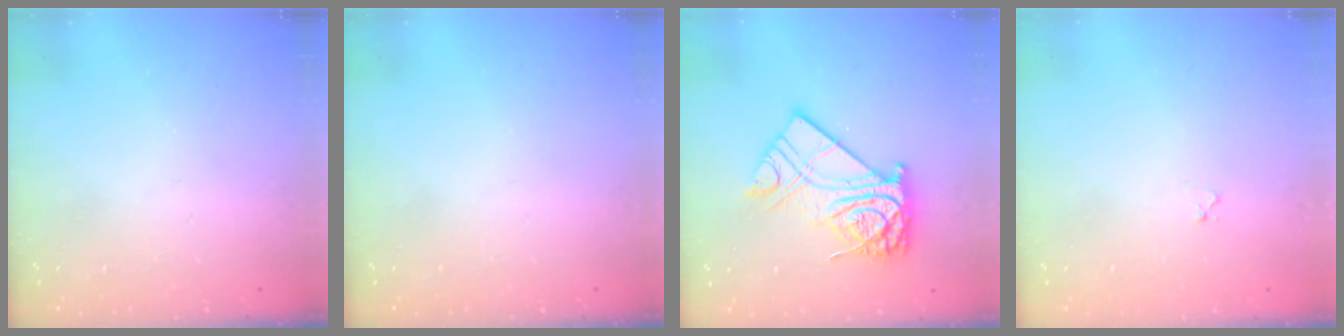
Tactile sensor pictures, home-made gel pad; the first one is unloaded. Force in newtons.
{"total": 0.0}
{"total": 15.8, "press": 15.7, "slide": 1.3}
{"total": 3.4, "press": 3.4, "slide": 0.4}